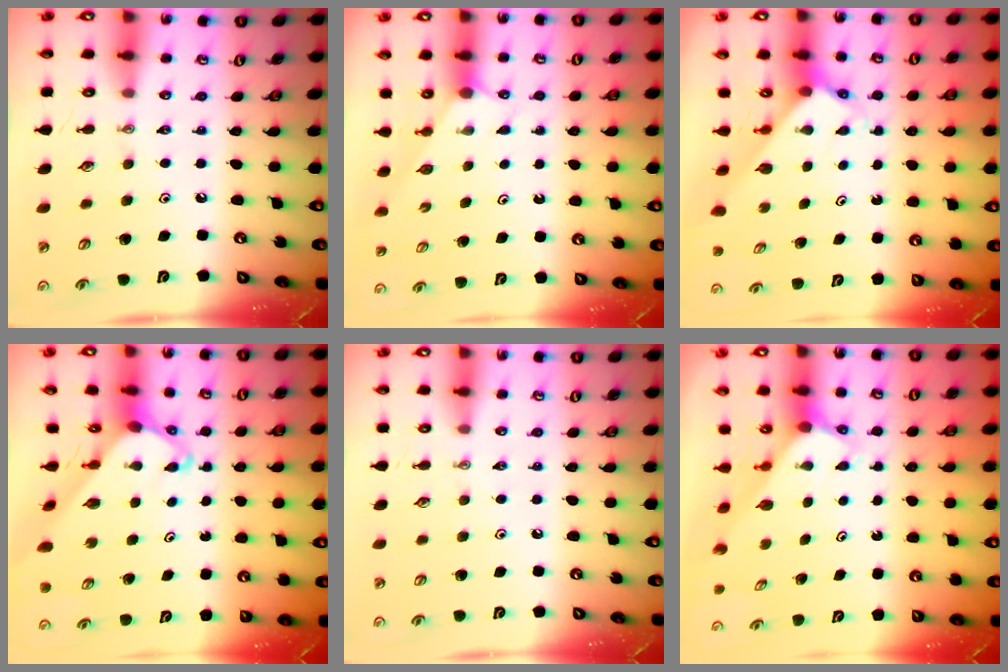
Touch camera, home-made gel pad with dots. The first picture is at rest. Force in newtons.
{"total": 2.1, "press": 2.1, "slide": 0.3}
{"total": 2.2, "press": 2.2, "slide": 0.1}
{"total": 4.1, "press": 4.1, "slide": 0.3}
{"total": 0.0}
{"total": 2.8, "press": 2.8, "slide": 0.2}